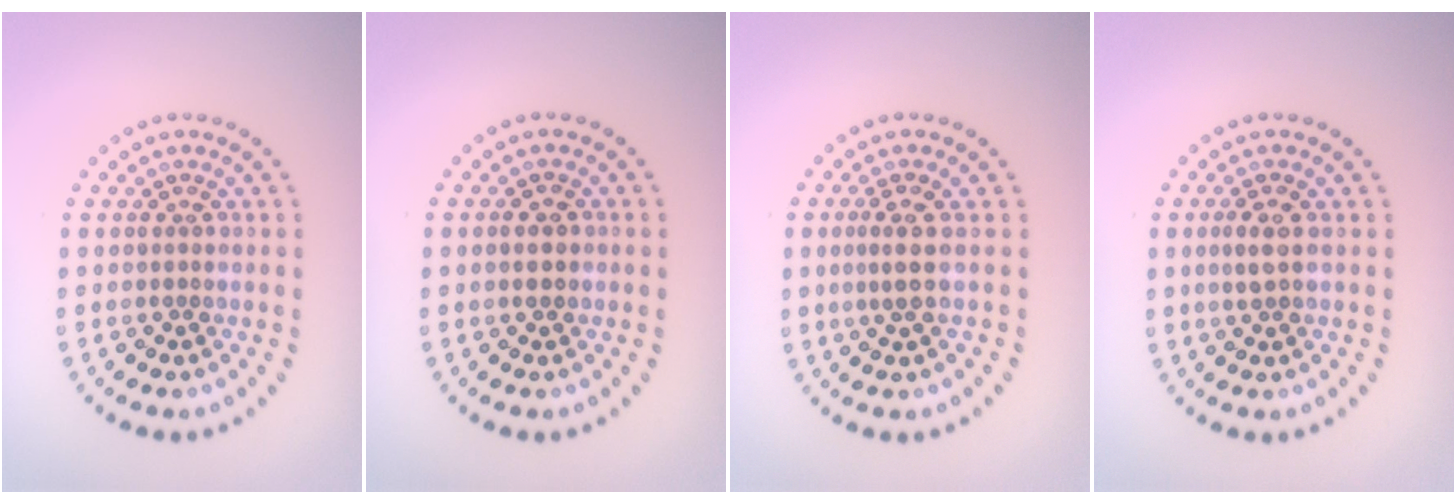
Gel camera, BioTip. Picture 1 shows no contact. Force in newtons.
{"total": 1.1, "press": 1.1, "slide": 0.1}
{"total": 2.0, "press": 1.5, "slide": 1.3}
{"total": 1.4, "press": 1.3, "slide": 0.5}